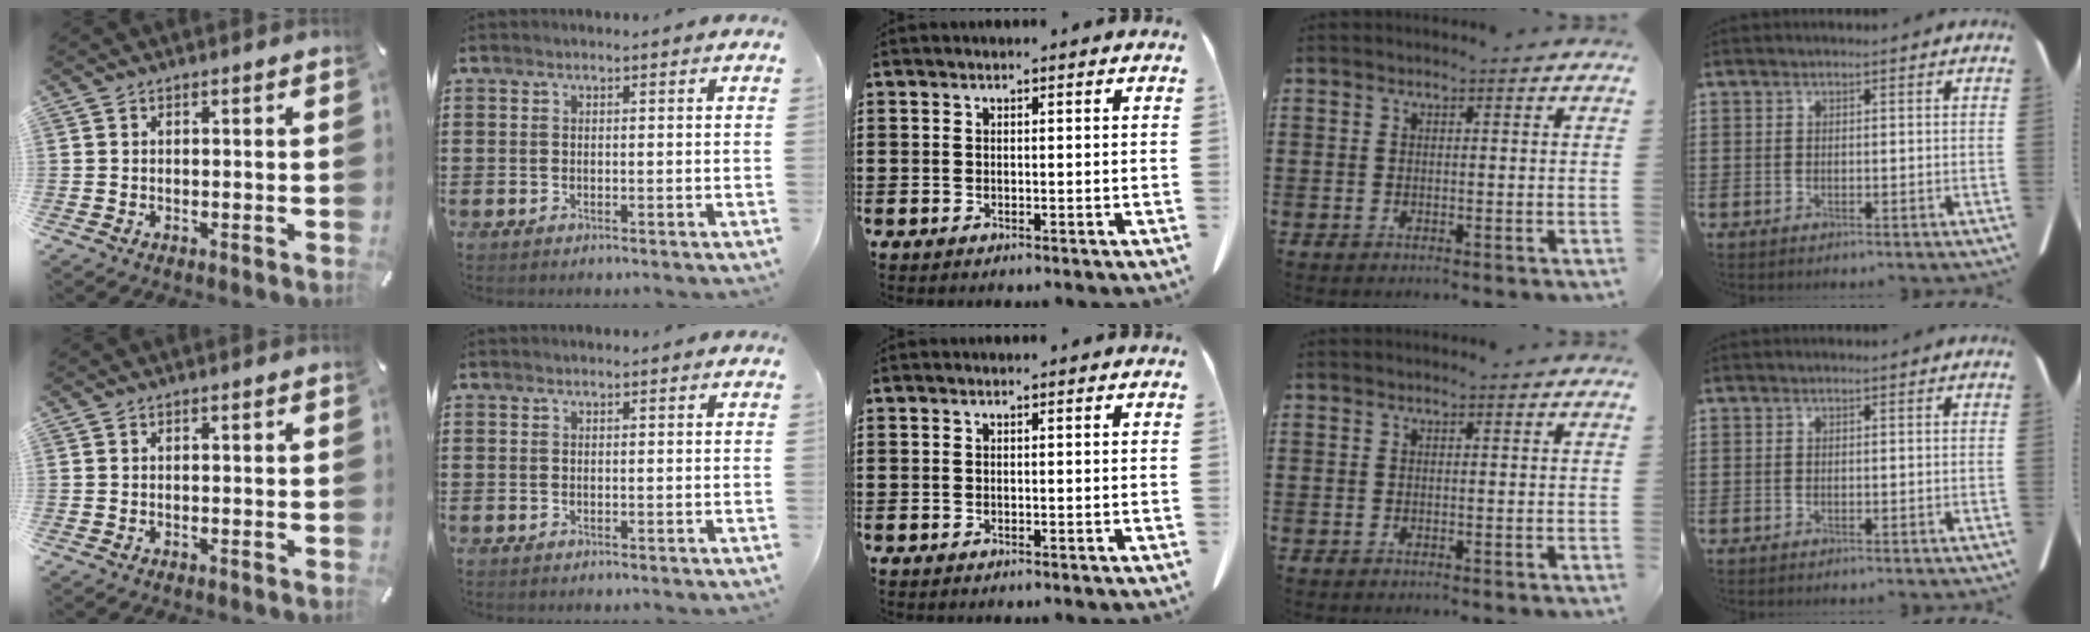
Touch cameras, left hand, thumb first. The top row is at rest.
{}